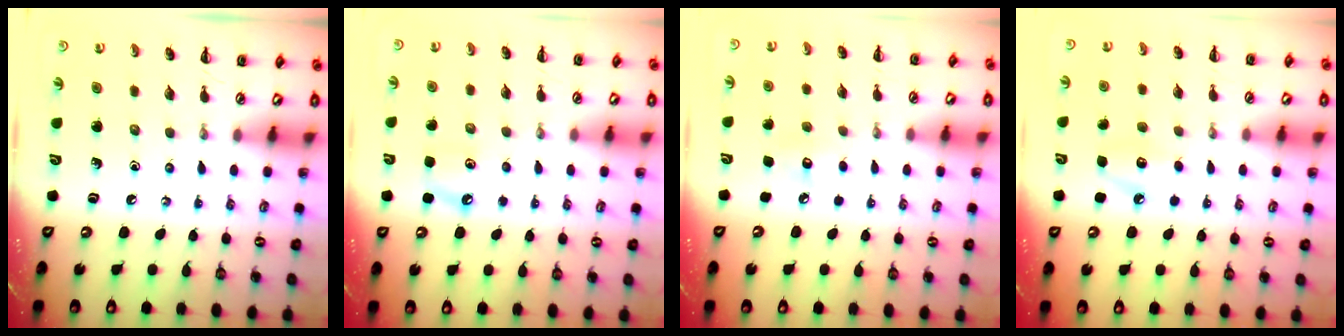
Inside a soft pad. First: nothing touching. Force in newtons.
{"total": 5.9, "press": 5.6, "slide": 1.9}
{"total": 6.2, "press": 6.0, "slide": 1.6}
{"total": 8.6, "press": 8.5, "slide": 1.6}